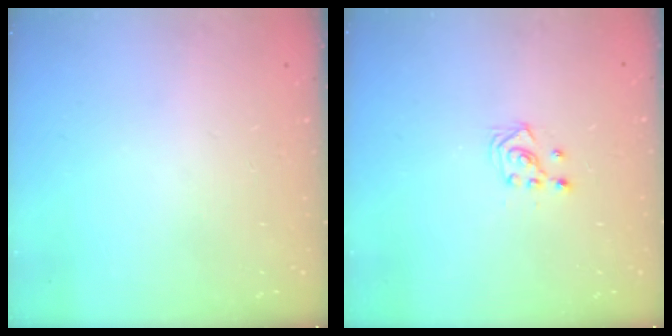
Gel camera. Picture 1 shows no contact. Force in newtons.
{"total": 3.0, "press": 2.8, "slide": 1.0}